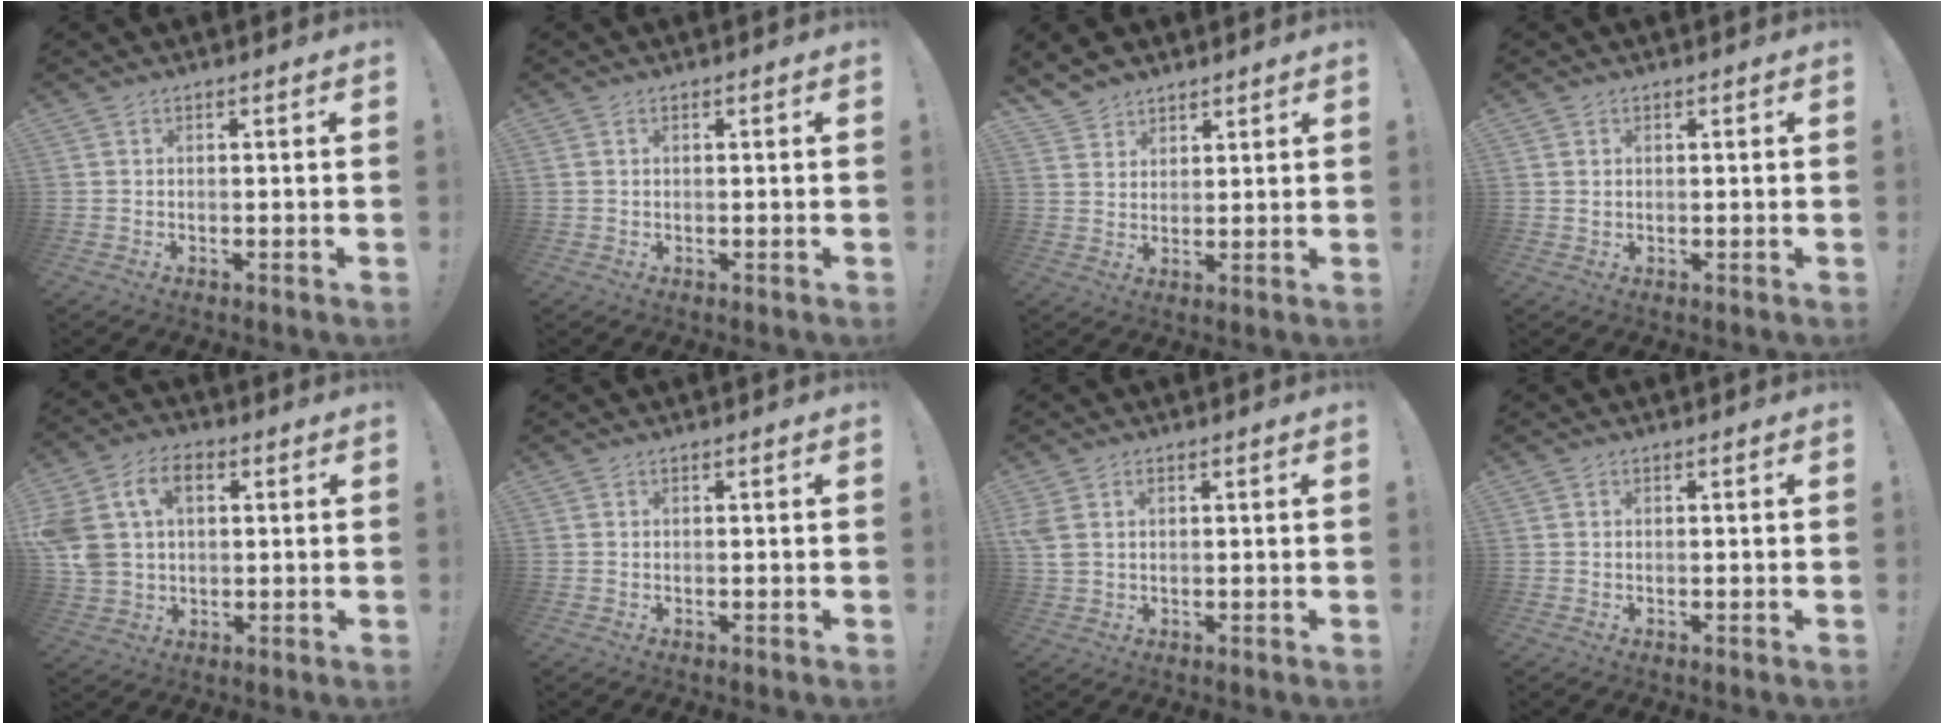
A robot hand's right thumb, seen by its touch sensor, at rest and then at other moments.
{"total": 0.6, "force": [0.3, 0.5, 0.3], "torque": [-0.012, 0.005, 0.006]}
{"total": 5.7, "force": [4.8, 3.0, 0.7], "torque": [-0.024, -0.029, 0.096]}
{"total": 1.2, "force": [0.6, 1.0, 0.3], "torque": [-0.001, -0.001, 0.011]}
{"total": 14.1, "force": [4.3, 9.8, 9.2], "torque": [-0.200, -0.005, 0.082]}
{"total": 0.0}
{"total": 3.0, "force": [1.1, 2.1, 1.9], "torque": [-0.042, 0.000, 0.021]}
{"total": 0.0}